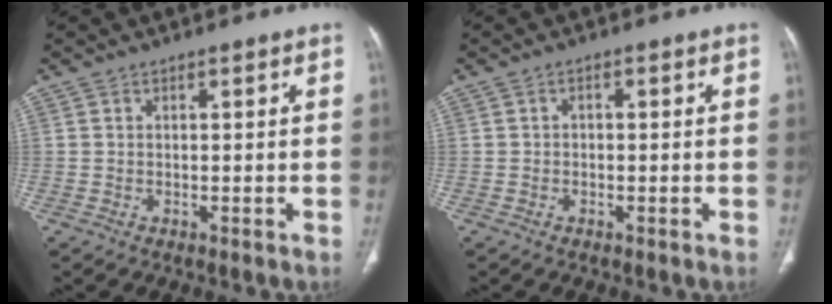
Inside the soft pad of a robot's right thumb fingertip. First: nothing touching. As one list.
[{"total": 0.7, "force": [-0.2, 0.5, 0.4], "torque": [-0.001, 0.002, -0.007]}]